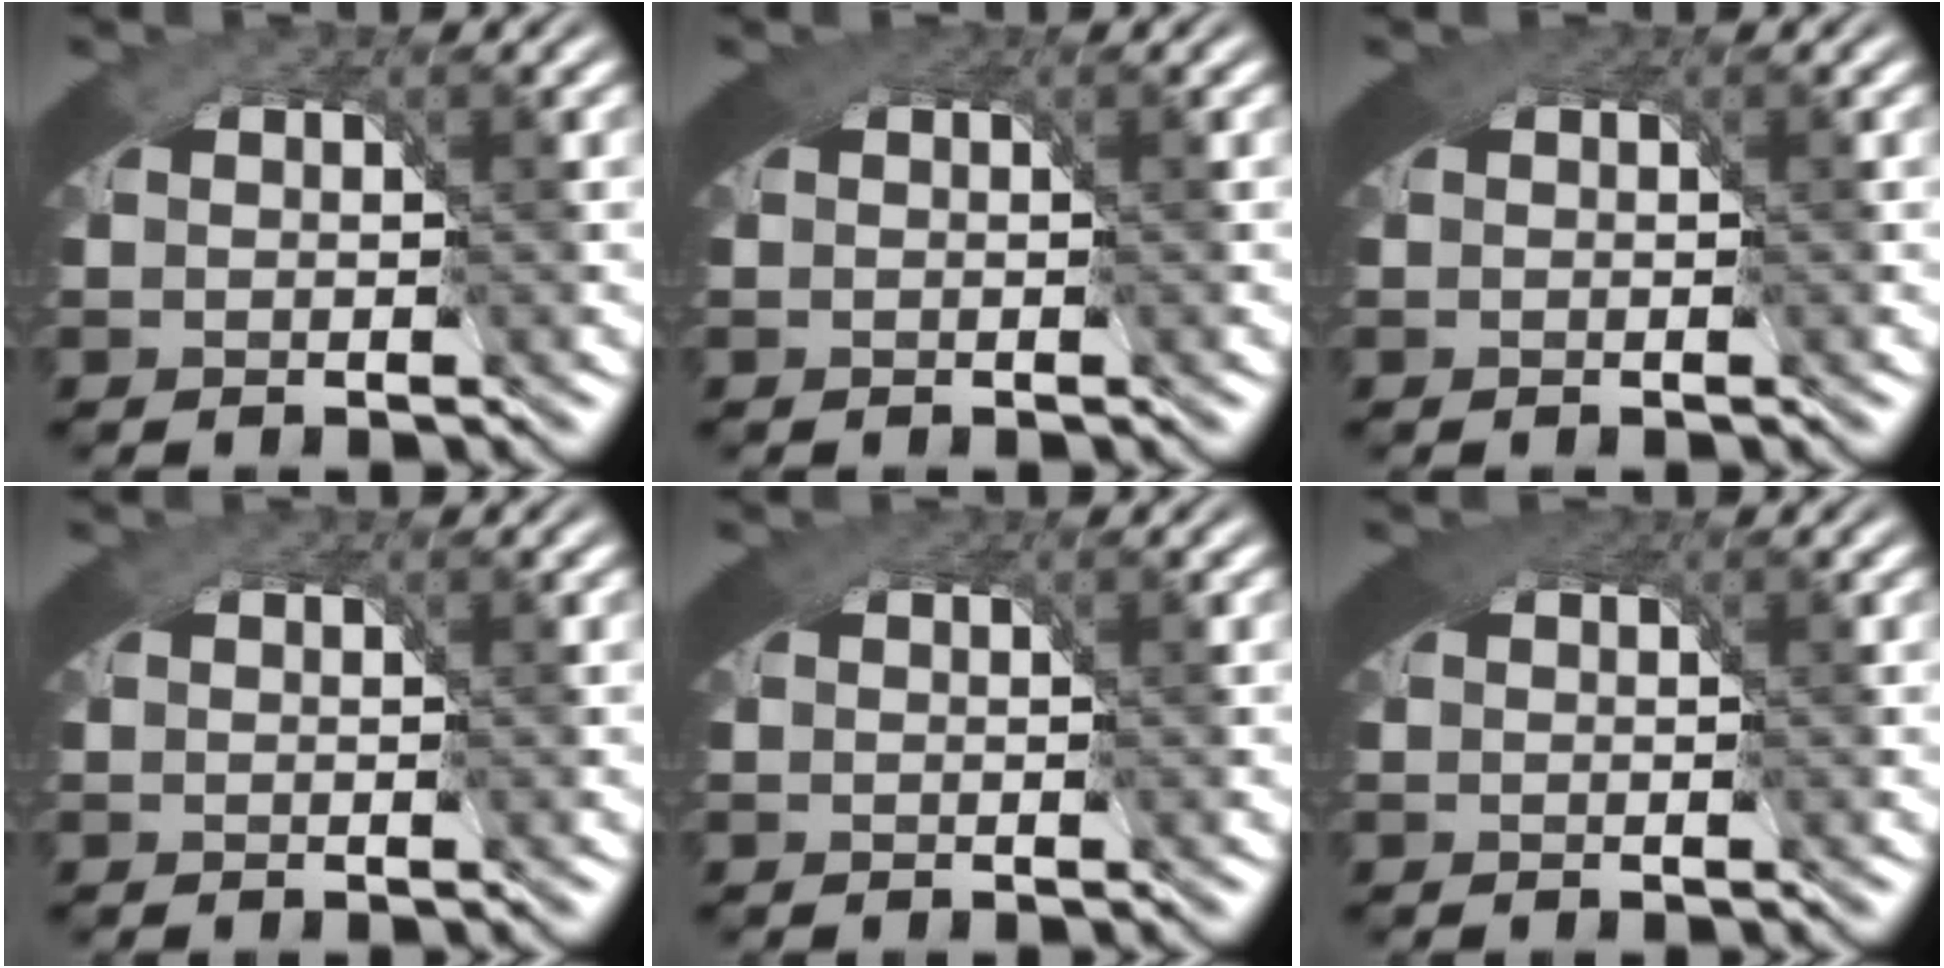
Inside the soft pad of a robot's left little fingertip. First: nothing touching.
{"total": 1.7, "force": [0.9, 1.0, 1.0], "torque": [-0.020, -0.004, 0.015]}
{"total": 1.4, "force": [0.8, 0.9, 0.8], "torque": [-0.016, -0.002, 0.013]}
{"total": 0.0}
{"total": 1.0, "force": [0.6, 0.7, 0.5], "torque": [-0.010, -0.002, 0.008]}
{"total": 2.2, "force": [1.0, 1.2, 1.6], "torque": [-0.029, -0.006, 0.017]}